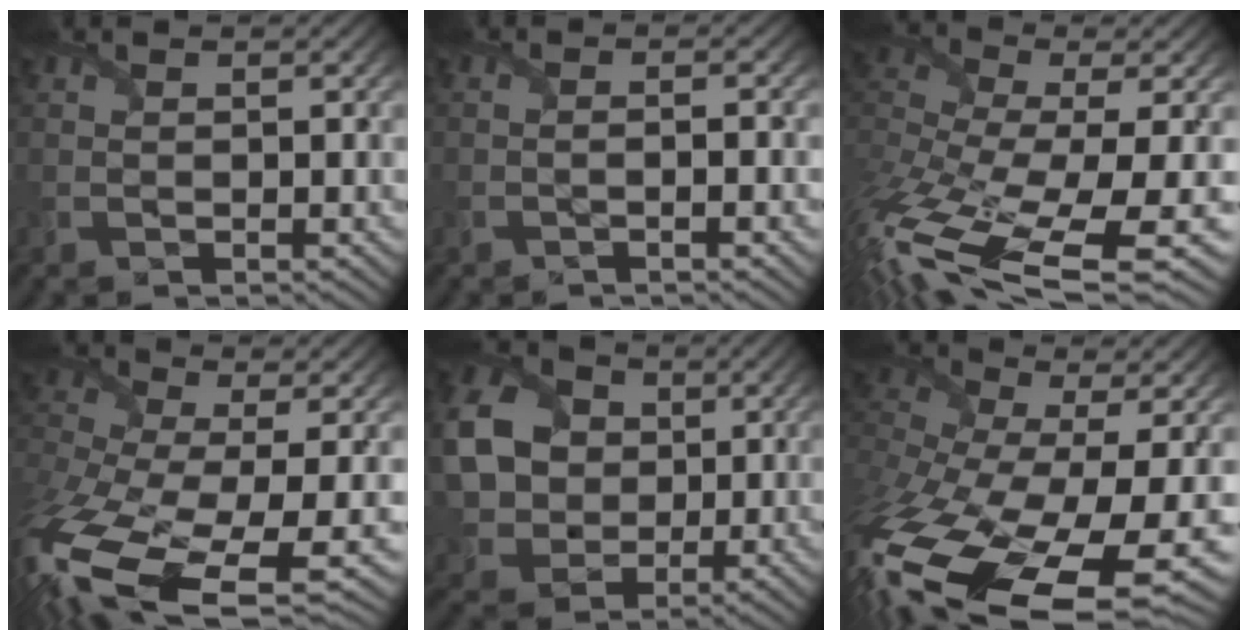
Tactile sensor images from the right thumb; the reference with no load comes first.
{"total": 2.1, "force": [-1.2, -0.4, 1.7], "torque": [-0.027, 0.005, -0.023]}
{"total": 15.0, "force": [-6.3, 6.1, 12.1], "torque": [-0.303, -0.022, -0.079]}
{"total": 16.3, "force": [-7.5, 7.3, 12.5], "torque": [-0.339, -0.045, -0.112]}
{"total": 11.6, "force": [1.7, 9.5, 6.5], "torque": [-0.193, 0.000, 0.031]}
{"total": 18.2, "force": [-8.2, 8.3, 14.0], "torque": [-0.337, -0.055, -0.112]}